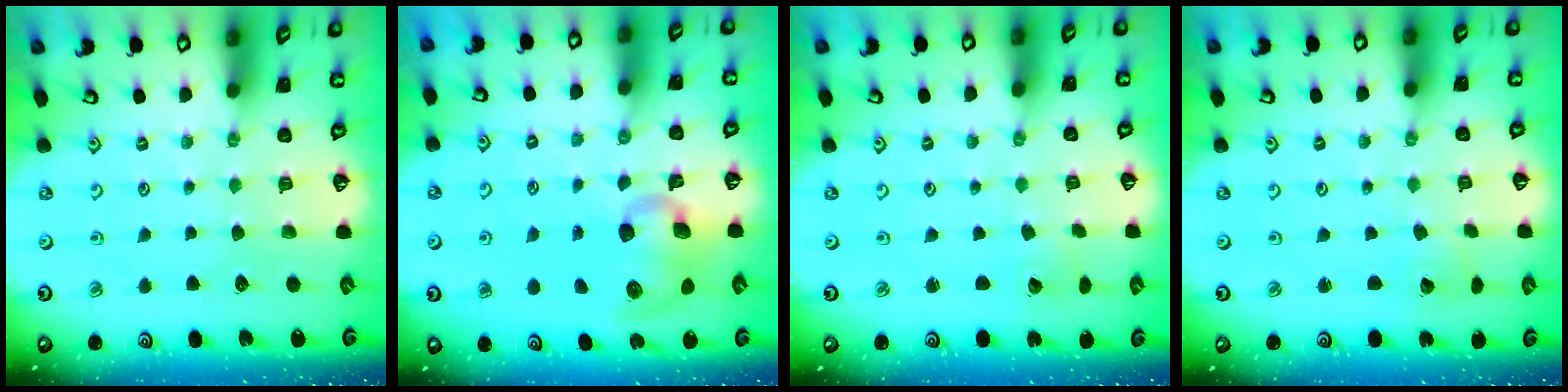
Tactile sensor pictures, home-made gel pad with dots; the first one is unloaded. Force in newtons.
{"total": 11.3, "press": 11.1, "slide": 1.6}
{"total": 1.5, "press": 1.5, "slide": 0.0}
{"total": 2.0, "press": 2.0, "slide": 0.1}